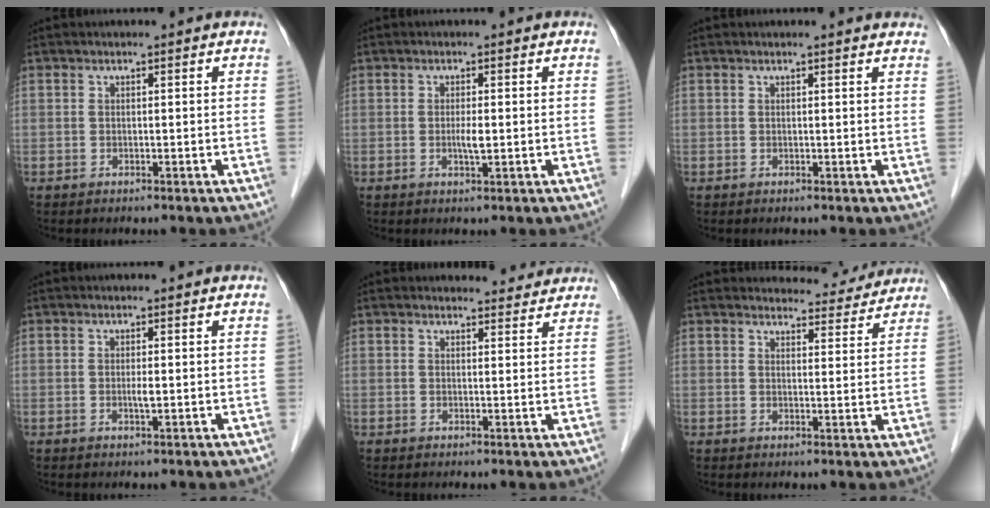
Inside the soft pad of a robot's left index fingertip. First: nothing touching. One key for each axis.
{"total": 1.8, "fx": -0.1, "fy": 0.3, "fz": 1.7, "tx": -0.035, "ty": -0.002, "tz": -0.001}
{"total": 4.1, "fx": 3.9, "fy": 0.5, "fz": 1.2, "tx": -0.015, "ty": 0.009, "tz": 0.030}
{"total": 1.0, "fx": 0.0, "fy": 0.1, "fz": 1.0, "tx": -0.020, "ty": -0.003, "tz": 0.000}
{"total": 3.9, "fx": 3.8, "fy": 1.0, "fz": 0.1, "tx": -0.002, "ty": 0.003, "tz": 0.038}
{"total": 7.7, "fx": 7.5, "fy": 1.8, "fz": 0.5, "tx": 0.010, "ty": -0.003, "tz": 0.078}